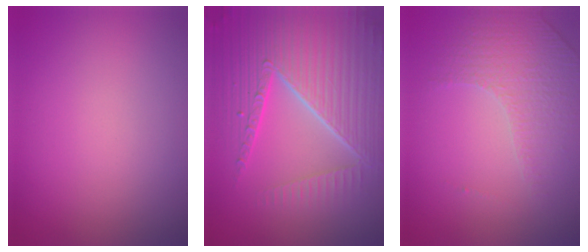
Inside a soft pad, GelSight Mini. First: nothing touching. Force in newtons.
{"total": 8.6, "press": 6.0, "slide": 6.2}
{"total": 4.4, "press": 2.8, "slide": 3.3}